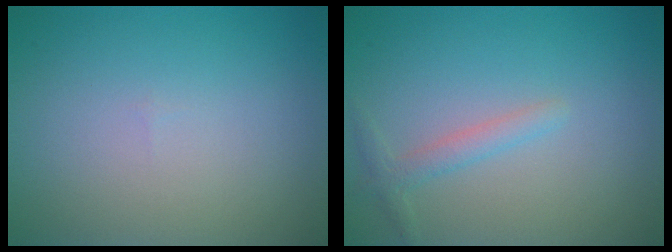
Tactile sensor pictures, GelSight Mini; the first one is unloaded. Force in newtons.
{"total": 1.6, "press": 1.6, "slide": 0.1}